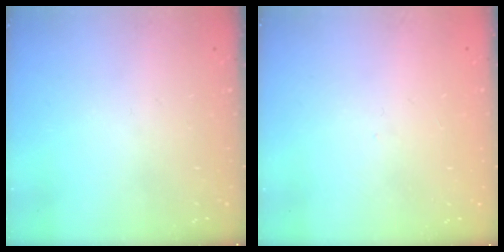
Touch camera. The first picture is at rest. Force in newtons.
{"total": 0.0}